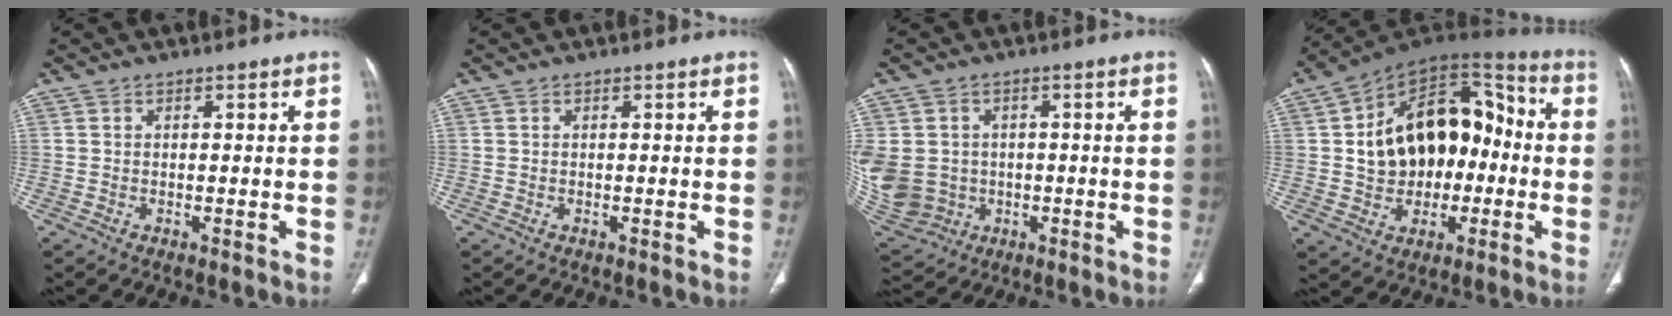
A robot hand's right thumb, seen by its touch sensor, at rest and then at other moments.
{"total": 0.0}
{"total": 15.4, "force": [-1.3, 13.8, 6.7], "torque": [-0.175, 0.017, 0.003]}
{"total": 21.8, "force": [0.0, 14.8, 16.1], "torque": [-0.216, 0.043, 0.003]}